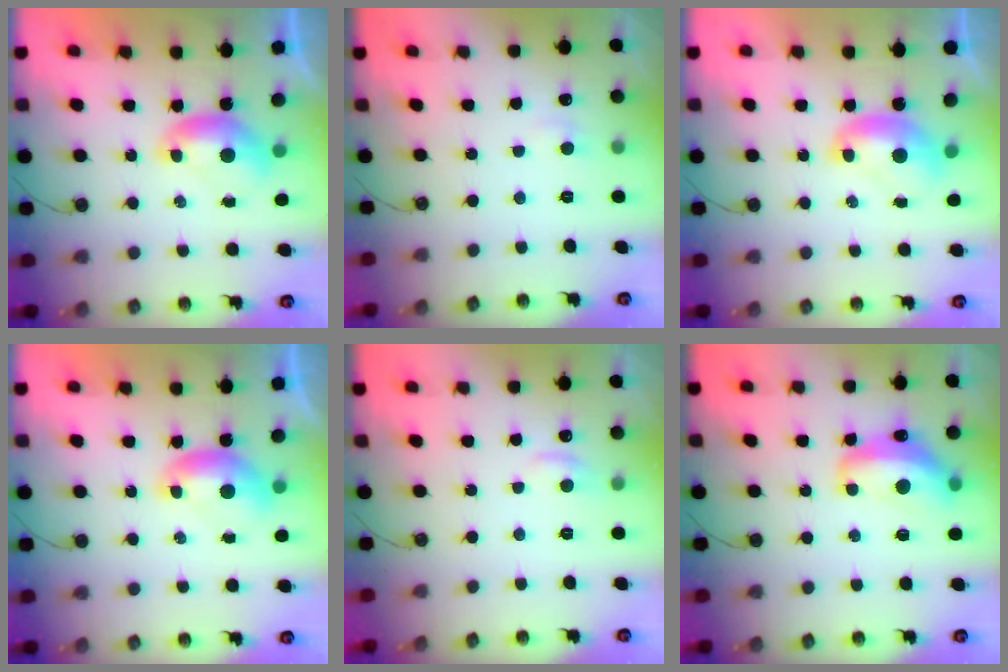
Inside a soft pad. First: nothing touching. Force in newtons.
{"total": 1.5, "press": 1.4, "slide": 0.6}
{"total": 1.5, "press": 1.5, "slide": 0.2}
{"total": 0.0}
{"total": 1.1, "press": 0.7, "slide": 0.8}
{"total": 8.3, "press": 8.3, "slide": 0.8}